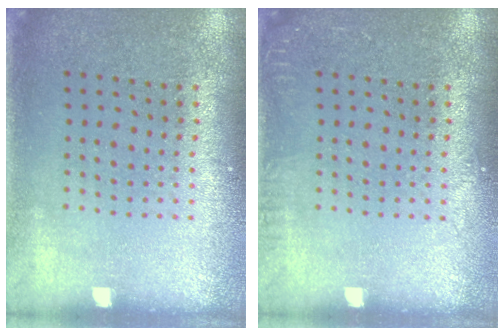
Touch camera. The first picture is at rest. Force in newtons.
{"total": 0.8, "press": 0.8, "slide": 0.0}